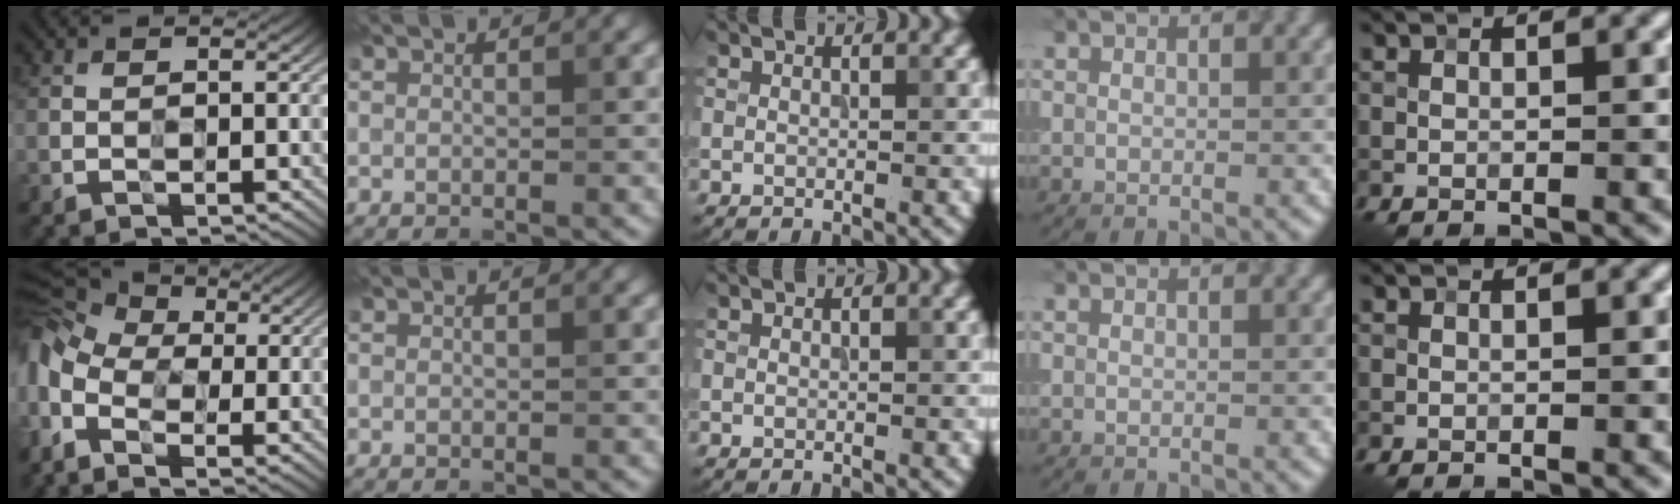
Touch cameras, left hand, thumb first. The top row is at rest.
{"thumb": {"total": 10.8, "force": [-1.7, 7.5, 7.6], "torque": [-0.213, -0.018, -0.027]}}